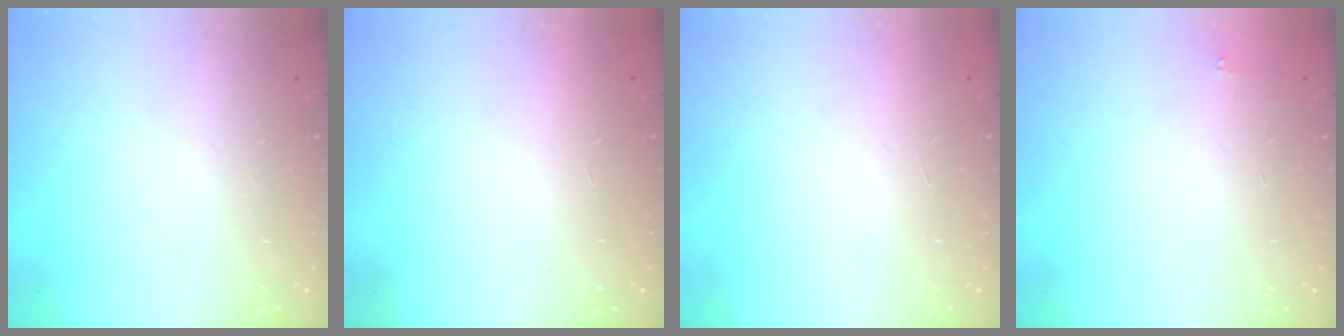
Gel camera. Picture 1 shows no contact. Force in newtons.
{"total": 1.7, "press": 1.7, "slide": 0.1}
{"total": 1.5, "press": 1.5, "slide": 0.1}
{"total": 1.8, "press": 1.7, "slide": 0.1}